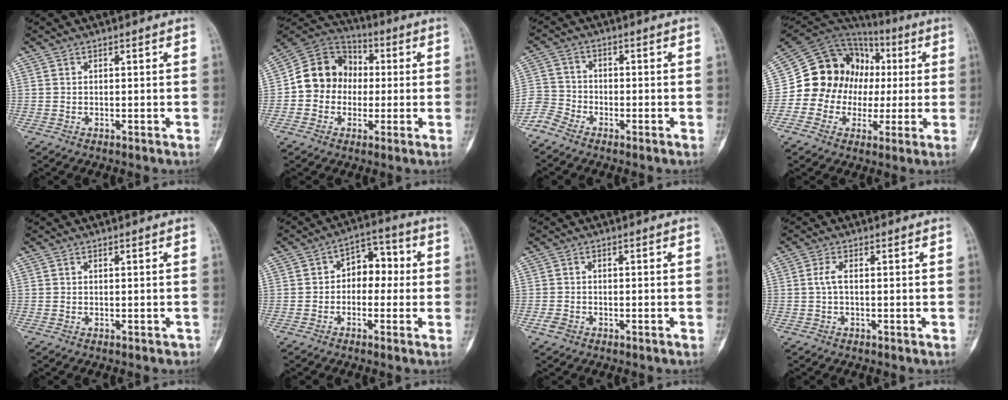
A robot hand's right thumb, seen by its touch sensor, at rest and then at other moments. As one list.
[{"total": 12.3, "force": [-0.3, 11.0, 5.7], "torque": [-0.062, 0.033, -0.018]}, {"total": 4.2, "force": [-3.6, 2.2, 0.3], "torque": [0.002, 0.010, -0.086]}, {"total": 17.6, "force": [0.3, 15.7, 7.9], "torque": [-0.095, 0.057, 0.010]}, {"total": 0.8, "force": [-0.4, 0.5, 0.4], "torque": [0.002, 0.006, -0.004]}, {"total": 7.2, "force": [-0.3, 5.1, 5.0], "torque": [-0.036, 0.035, -0.019]}, {"total": 1.9, "force": [-1.2, 1.1, 0.9], "torque": [-0.017, 0.009, -0.019]}, {"total": 1.9, "force": [0.0, 0.7, 1.8], "torque": [-0.036, 0.003, -0.002]}]